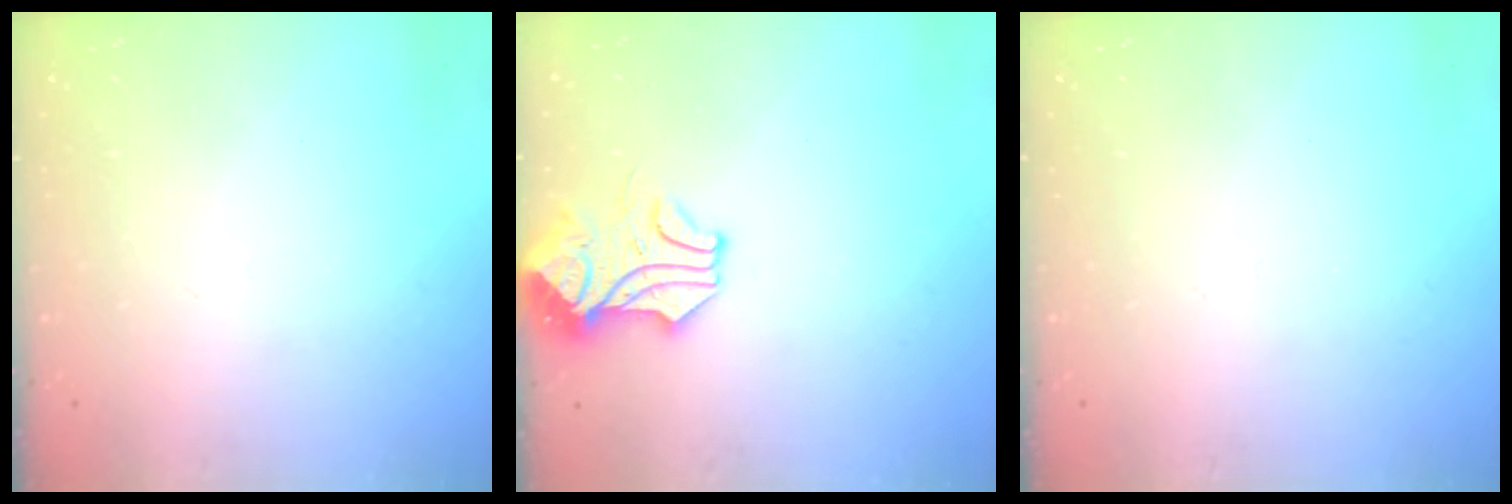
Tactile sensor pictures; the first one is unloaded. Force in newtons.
{"total": 1.9, "press": 1.9, "slide": 0.1}
{"total": 0.0}